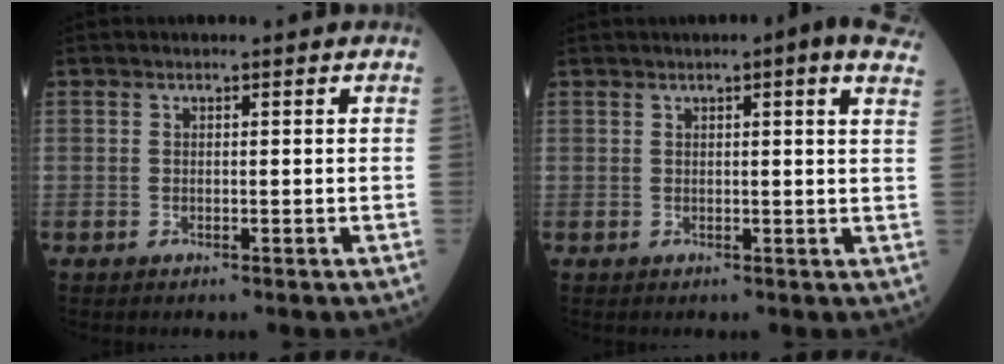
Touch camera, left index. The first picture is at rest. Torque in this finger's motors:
{"motor_torque": [1.06, -1.07, 0.93, 0.16]}